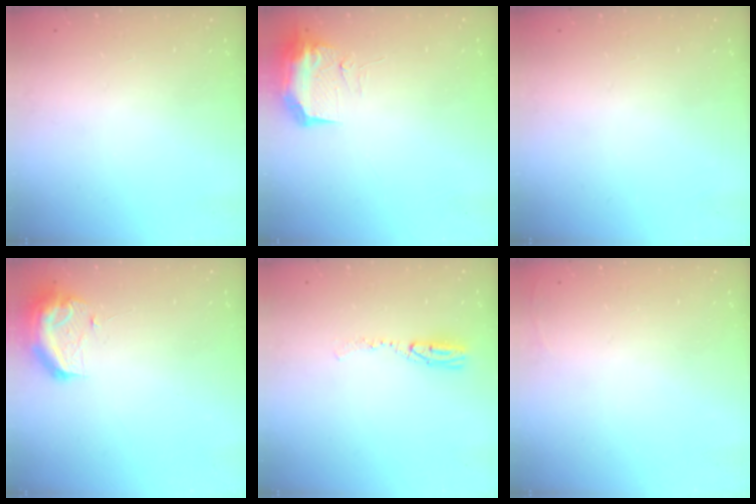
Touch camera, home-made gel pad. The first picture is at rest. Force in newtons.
{"total": 9.5, "press": 9.4, "slide": 1.4}
{"total": 0.0}
{"total": 11.1, "press": 11.0, "slide": 1.2}
{"total": 6.3, "press": 6.0, "slide": 1.7}
{"total": 2.7, "press": 2.6, "slide": 1.0}